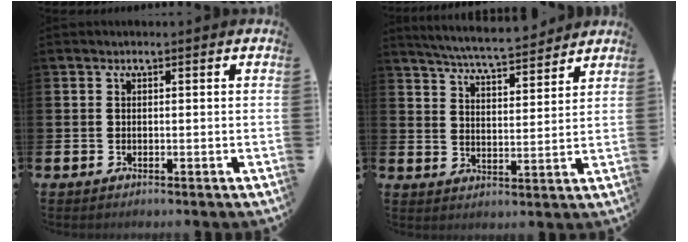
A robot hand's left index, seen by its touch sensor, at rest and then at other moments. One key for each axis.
{"total": 6.2, "fx": 6.0, "fy": 0.1, "fz": 1.4, "tx": -0.048, "ty": -0.037, "tz": 0.106}